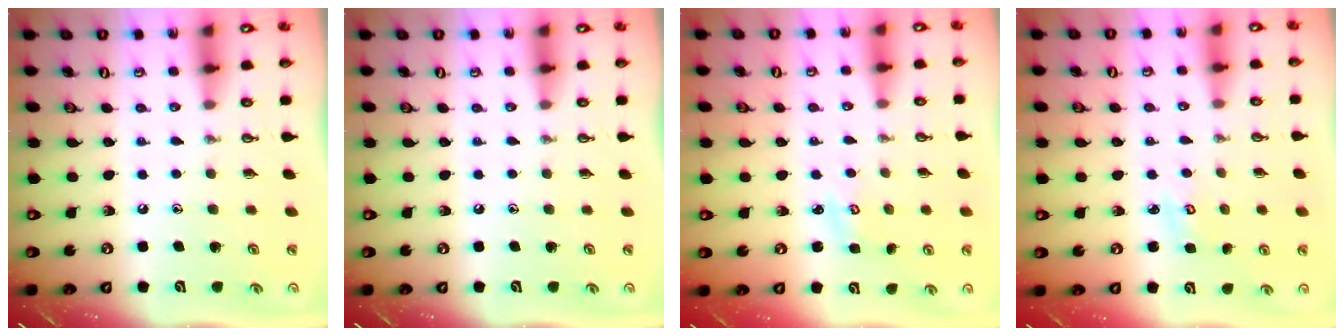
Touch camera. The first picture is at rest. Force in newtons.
{"total": 0.0}
{"total": 2.5, "press": 2.5, "slide": 0.3}
{"total": 2.6, "press": 2.6, "slide": 0.3}